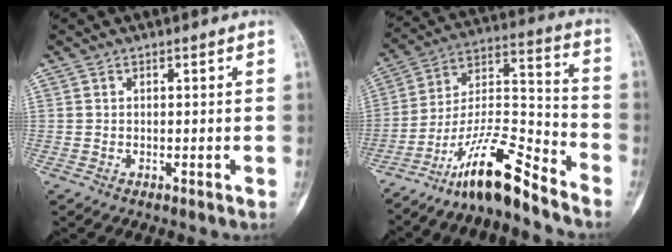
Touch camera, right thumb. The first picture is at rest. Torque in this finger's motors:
{"motor_torque": [0.90, 0.07, 1.24, -1.55, 0.31]}